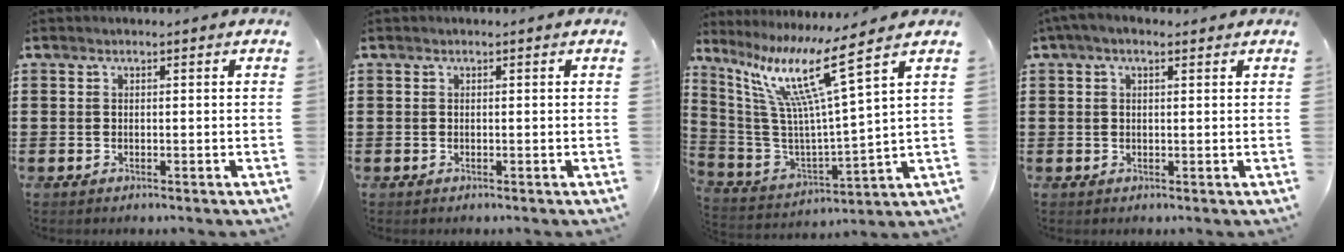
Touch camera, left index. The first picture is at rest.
{"total": 0.0}
{"total": 12.8, "force": [7.8, 0.3, 10.1], "torque": [-0.227, -0.044, 0.119]}
{"total": 1.9, "force": [0.8, 0.8, 1.6], "torque": [-0.032, 0.007, 0.012]}